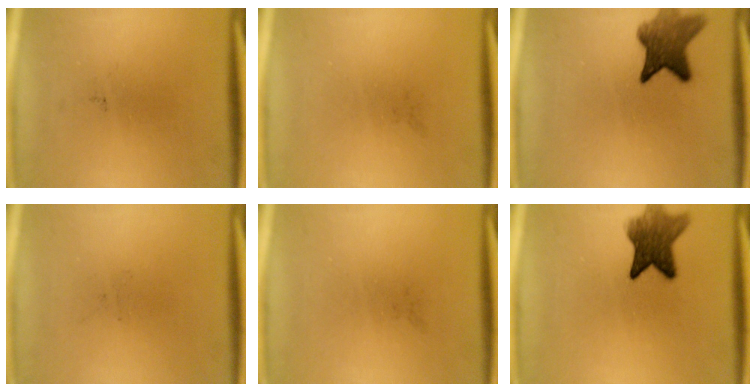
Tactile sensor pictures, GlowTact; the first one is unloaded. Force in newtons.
{"total": 0.0}
{"total": 7.1}
{"total": 0.0}
{"total": 0.0}
{"total": 7.8}